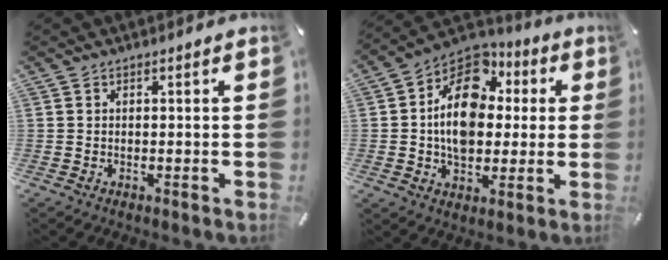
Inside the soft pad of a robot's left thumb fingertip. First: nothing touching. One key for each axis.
{"total": 15.7, "fx": 0.8, "fy": 11.9, "fz": 10.1, "tx": -0.184, "ty": -0.003, "tz": 0.012}